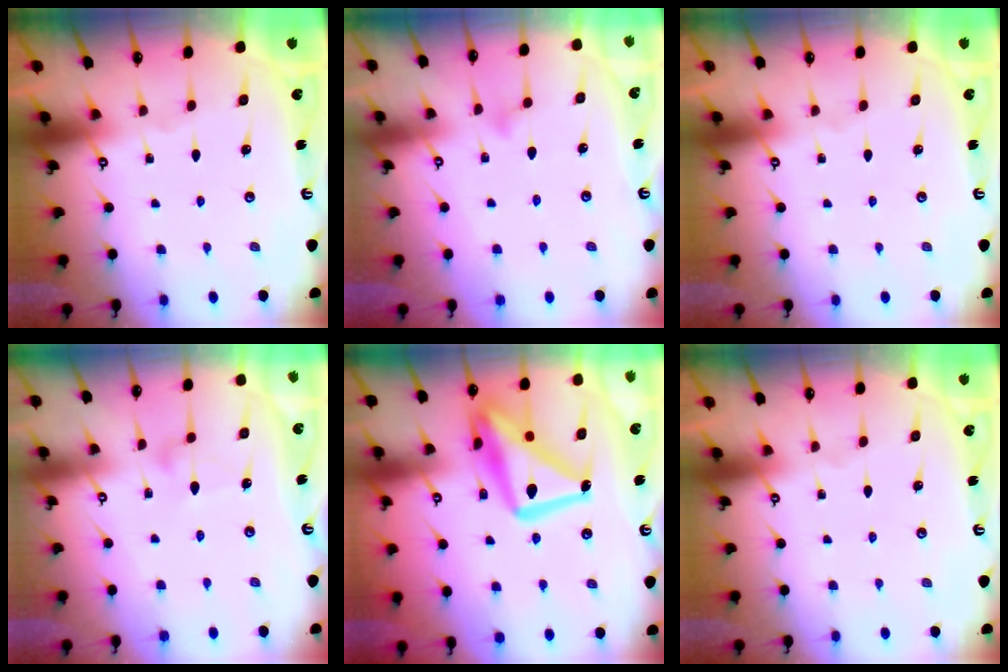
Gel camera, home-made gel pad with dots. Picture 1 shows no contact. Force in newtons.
{"total": 6.5, "press": 6.4, "slide": 0.4}
{"total": 0.0}
{"total": 6.5, "press": 6.5, "slide": 0.3}
{"total": 18.3, "press": 18.2, "slide": 1.9}
{"total": 0.0}